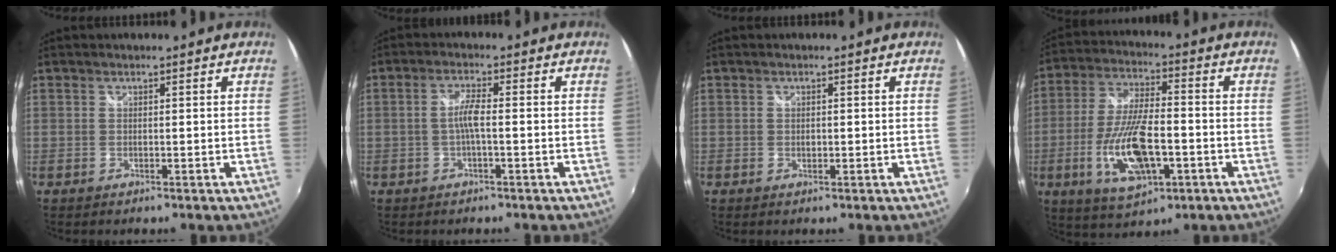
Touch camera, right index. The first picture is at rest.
{"total": 3.1, "force": [-0.8, 0.1, 3.1], "torque": [-0.062, 0.005, -0.014]}
{"total": 0.7, "force": [-0.1, 0.6, 0.5], "torque": [-0.008, 0.000, -0.003]}
{"total": 15.3, "force": [-4.7, 5.9, 13.3], "torque": [-0.276, -0.013, -0.081]}